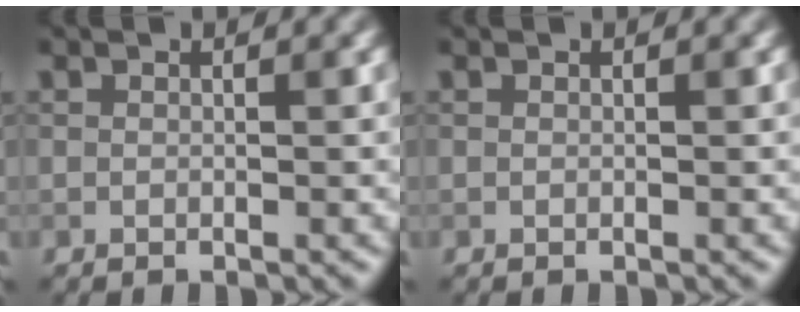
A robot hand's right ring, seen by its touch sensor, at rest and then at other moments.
{"total": 0.0}